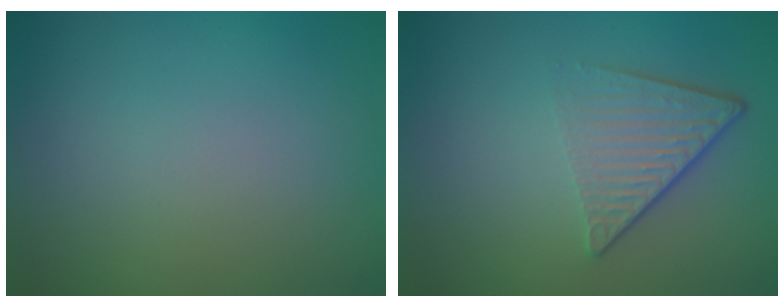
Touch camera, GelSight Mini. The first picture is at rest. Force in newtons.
{"total": 4.6, "press": 2.9, "slide": 3.5}